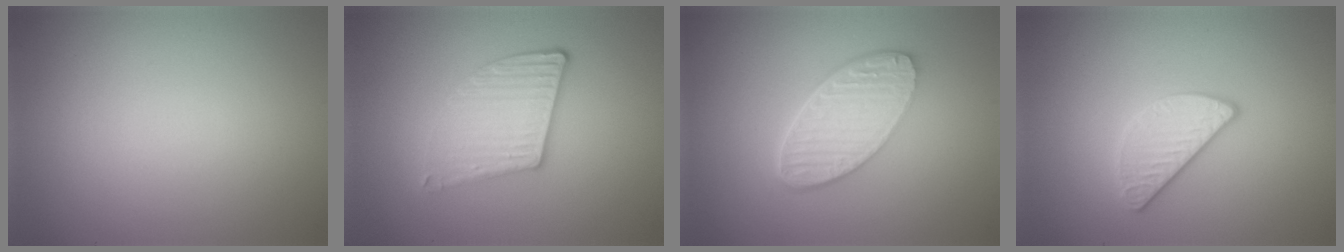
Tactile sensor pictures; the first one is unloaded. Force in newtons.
{"total": 3.8, "press": 3.2, "slide": 1.9}
{"total": 6.0, "press": 4.4, "slide": 4.1}
{"total": 2.6, "press": 2.5, "slide": 0.8}